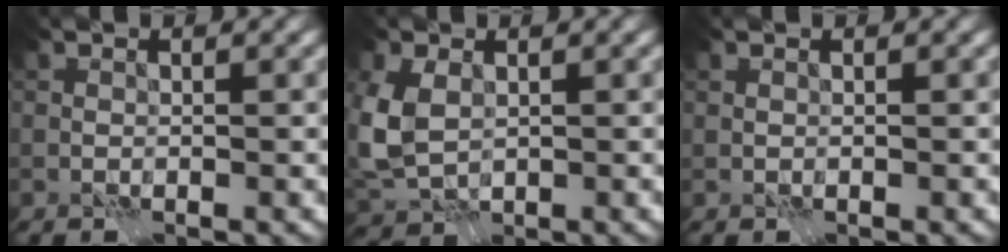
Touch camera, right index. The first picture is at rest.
{"total": 5.6, "force": [0.5, 4.0, 3.8], "torque": [-0.107, -0.007, 0.011]}
{"total": 0.0}